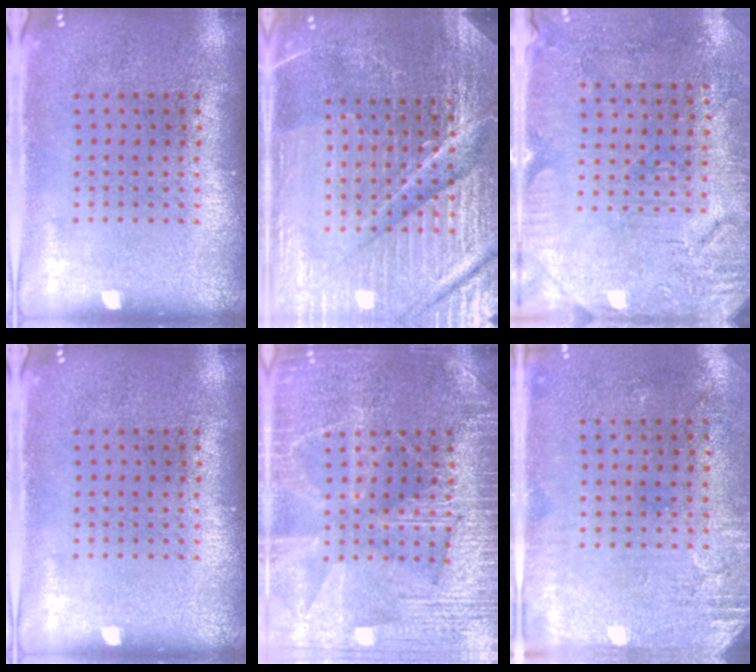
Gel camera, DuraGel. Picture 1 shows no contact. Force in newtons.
{"total": 5.5, "press": 5.0, "slide": 2.2}
{"total": 3.2, "press": 2.8, "slide": 1.5}
{"total": 0.0}
{"total": 3.7, "press": 3.7, "slide": 0.5}
{"total": 2.7, "press": 2.3, "slide": 1.5}